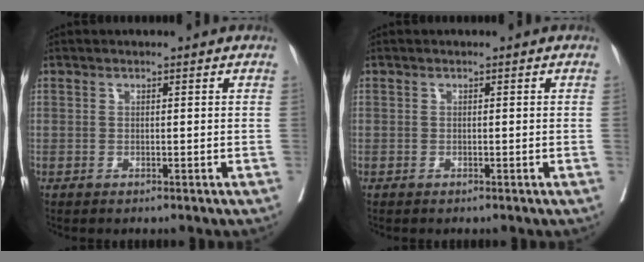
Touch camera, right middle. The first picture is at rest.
{"total": 0.0}